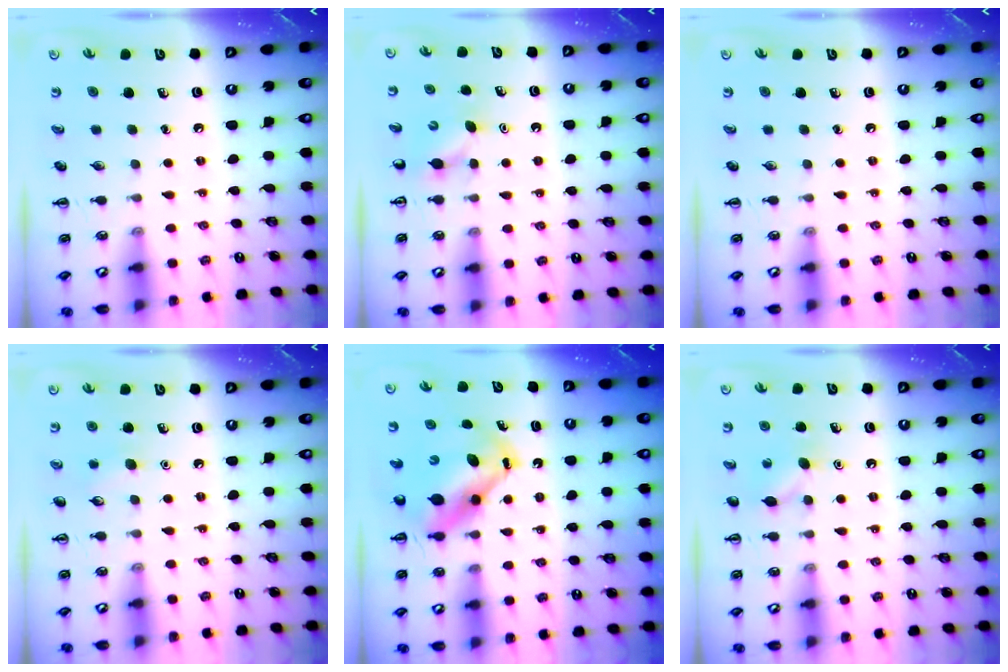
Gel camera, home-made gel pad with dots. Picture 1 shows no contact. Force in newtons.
{"total": 3.8, "press": 3.6, "slide": 1.3}
{"total": 0.0}
{"total": 6.1, "press": 6.0, "slide": 1.4}
{"total": 6.9, "press": 6.8, "slide": 1.6}
{"total": 7.0, "press": 6.8, "slide": 1.6}